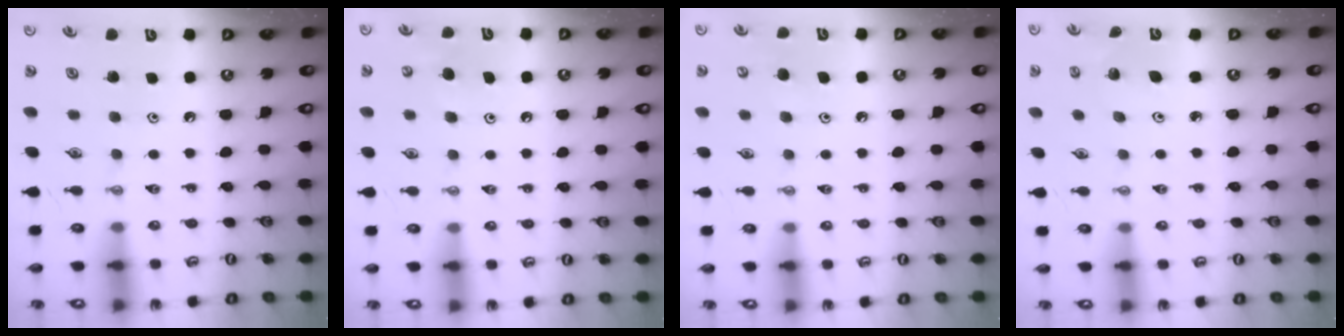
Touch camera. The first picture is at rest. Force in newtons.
{"total": 6.9, "press": 6.9, "slide": 0.9}
{"total": 6.0, "press": 5.9, "slide": 0.8}
{"total": 2.3, "press": 2.3, "slide": 0.2}